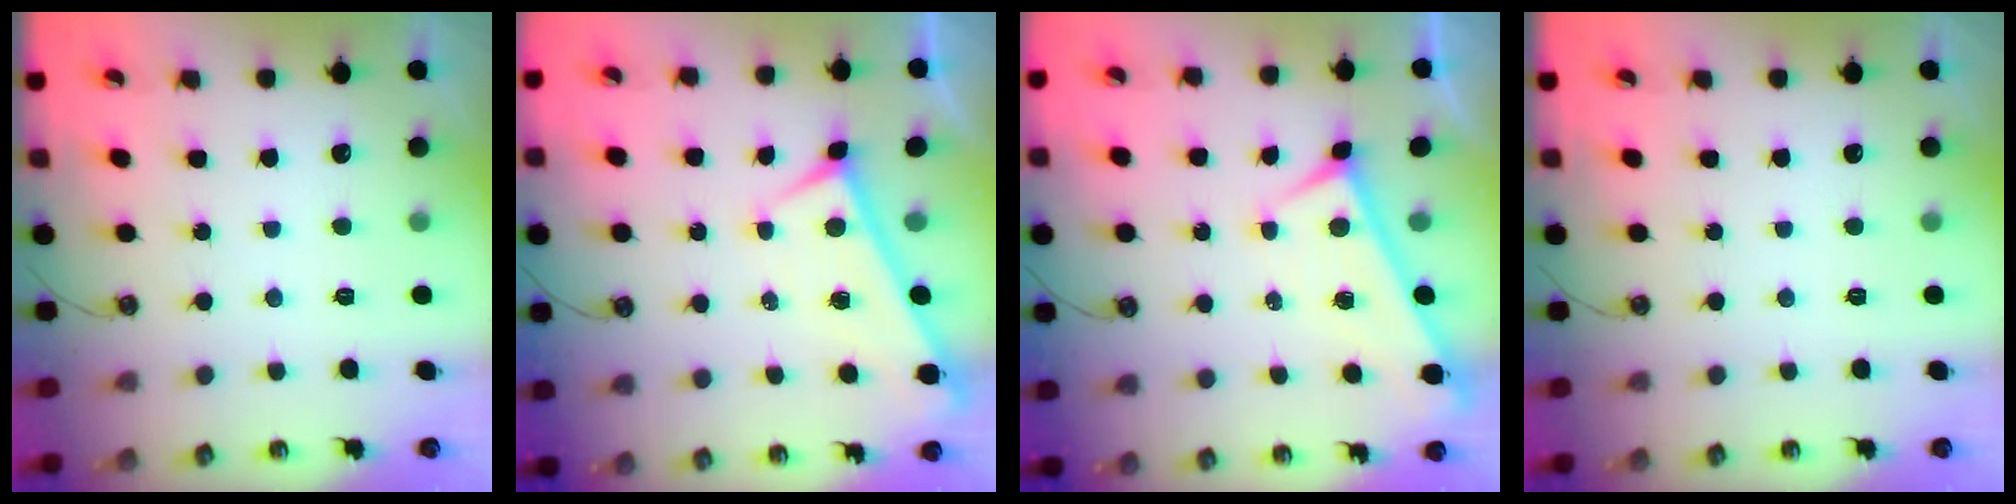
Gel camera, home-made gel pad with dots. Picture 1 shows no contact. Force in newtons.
{"total": 0.0}
{"total": 0.0}
{"total": 0.0}